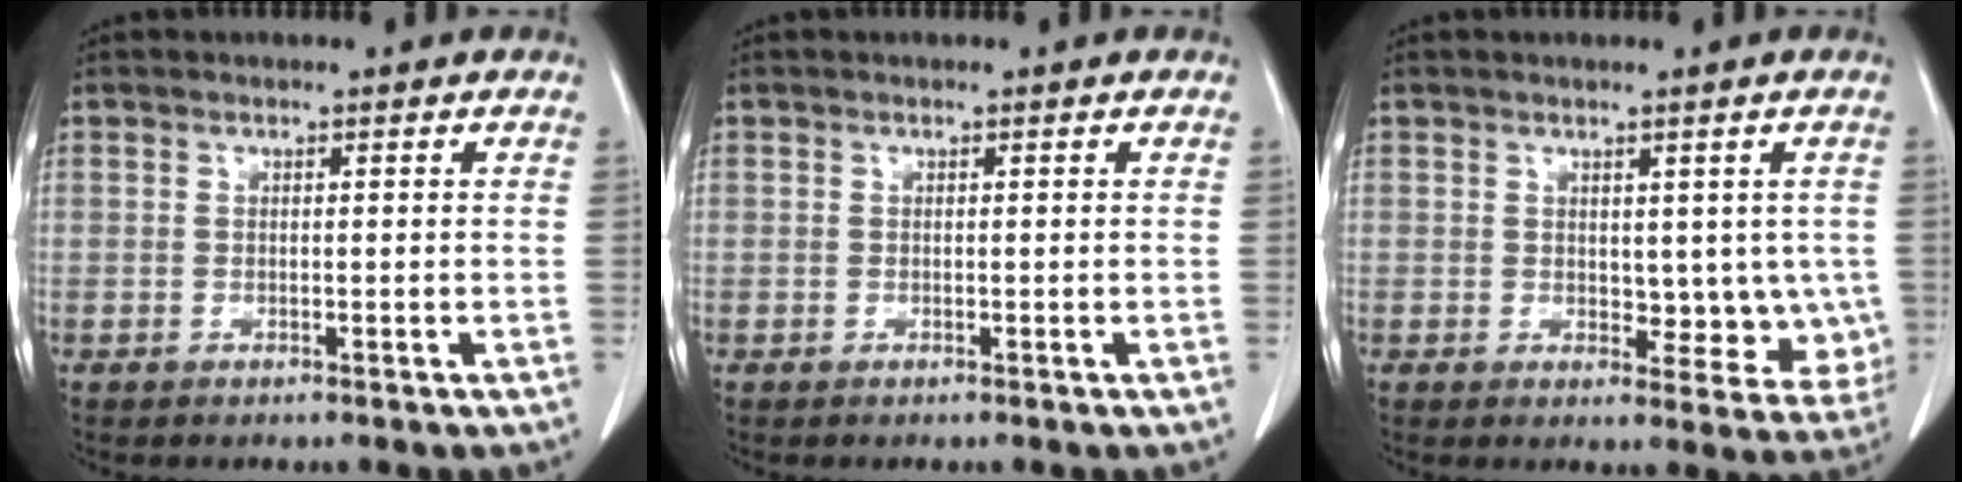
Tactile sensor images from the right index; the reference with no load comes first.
{"total": 0.0}
{"total": 6.4, "force": [0.4, 4.0, 5.0], "torque": [-0.032, -0.003, 0.012]}